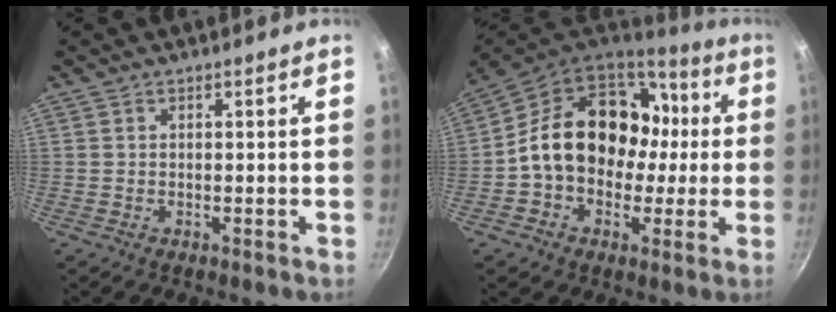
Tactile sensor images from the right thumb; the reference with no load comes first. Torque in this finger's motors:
{"motor_torque": [2.36, 2.65, 1.17, -0.83, 0.20]}